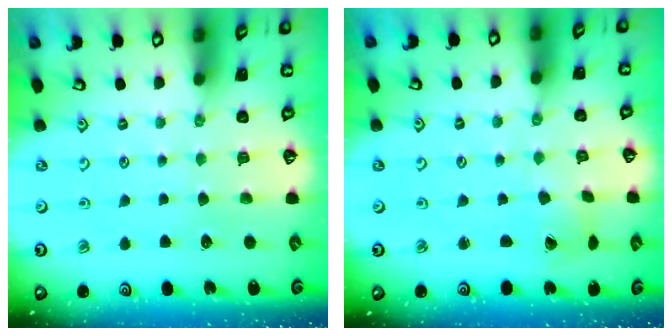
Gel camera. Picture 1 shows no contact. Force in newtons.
{"total": 1.4, "press": 1.4, "slide": 0.2}